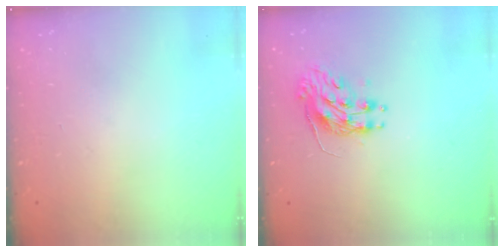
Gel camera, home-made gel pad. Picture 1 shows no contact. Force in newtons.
{"total": 9.3, "press": 9.3, "slide": 0.8}